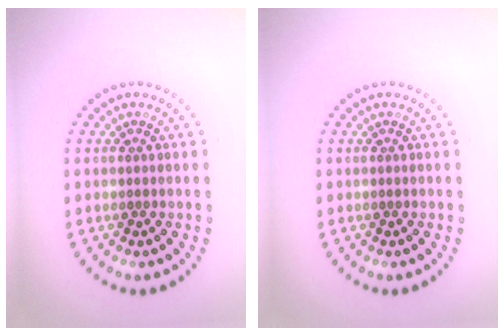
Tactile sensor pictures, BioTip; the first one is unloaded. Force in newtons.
{"total": 0.0}